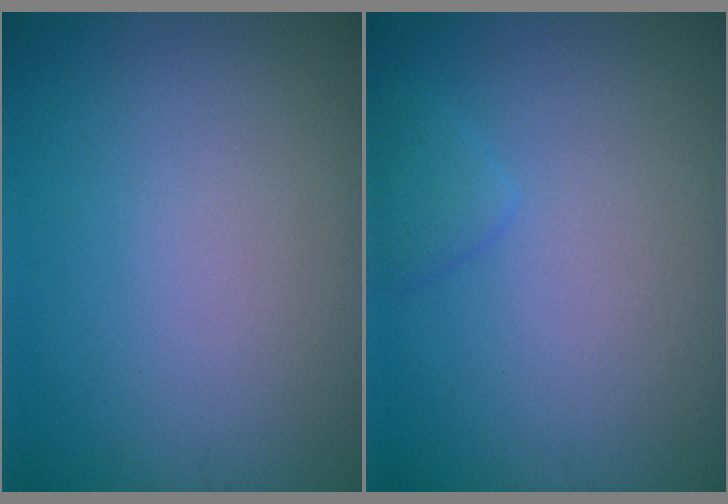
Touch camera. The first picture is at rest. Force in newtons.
{"total": 1.3, "press": 1.3, "slide": 0.0}